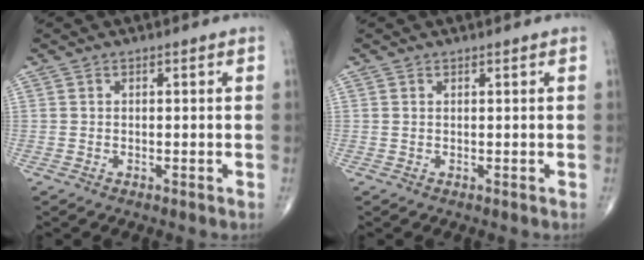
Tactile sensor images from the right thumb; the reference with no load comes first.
{"total": 0.0}